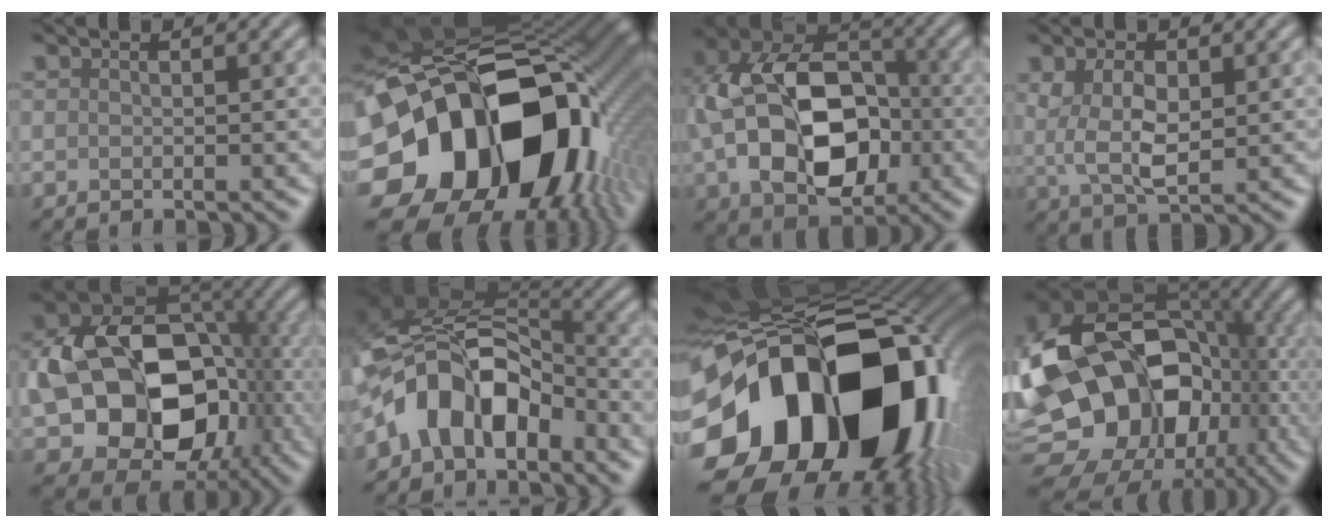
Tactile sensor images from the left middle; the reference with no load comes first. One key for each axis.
{"total": 21.6, "fx": -4.6, "fy": 15.4, "fz": 14.5, "tx": -0.304, "ty": -0.056, "tz": -0.050}
{"total": 12.6, "fx": -0.7, "fy": 9.0, "fz": 8.7, "tx": -0.166, "ty": -0.005, "tz": -0.005}
{"total": 4.2, "fx": 0.7, "fy": 2.2, "fz": 3.5, "tx": -0.077, "ty": 0.001, "tz": 0.020}
{"total": 16.8, "fx": -3.2, "fy": 12.8, "fz": 10.5, "tx": -0.176, "ty": -0.011, "tz": -0.030}
{"total": 8.8, "fx": -3.7, "fy": 5.6, "fz": 5.7, "tx": -0.087, "ty": 0.014, "tz": -0.076}
{"total": 21.6, "fx": -5.1, "fy": 14.5, "fz": 15.2, "tx": -0.286, "ty": -0.054, "tz": -0.058}
{"total": 19.2, "fx": -3.6, "fy": 14.6, "fz": 11.9, "tx": -0.234, "ty": 0.000, "tz": -0.050}